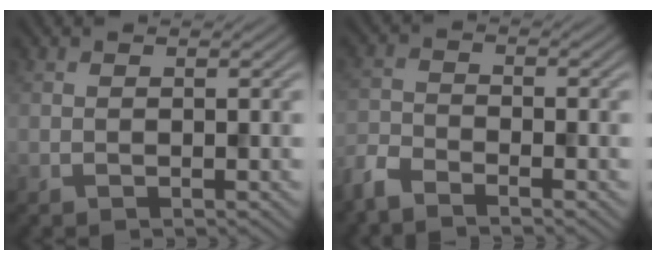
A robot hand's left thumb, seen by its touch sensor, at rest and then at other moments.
{"total": 4.0, "force": [-3.5, 1.0, 1.6], "torque": [-0.040, -0.011, -0.086]}